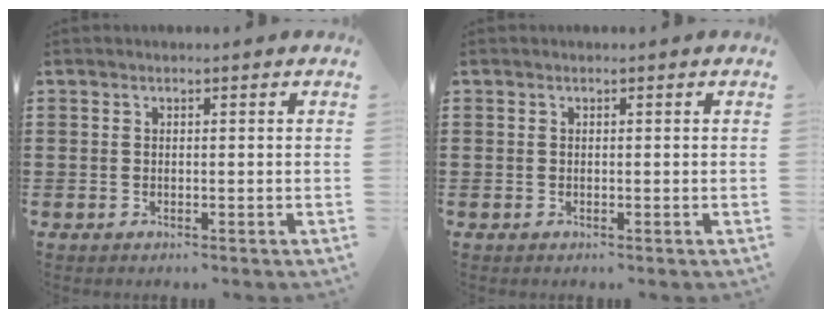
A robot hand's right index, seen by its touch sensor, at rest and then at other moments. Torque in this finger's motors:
{"motor_torque": [0.00, 0.00, 0.00, 0.00]}